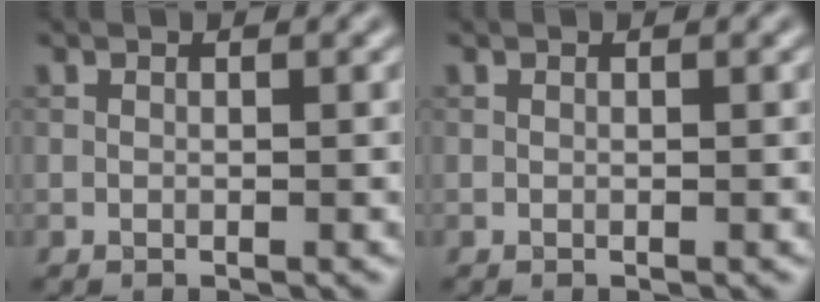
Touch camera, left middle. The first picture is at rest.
{"total": 0.0}